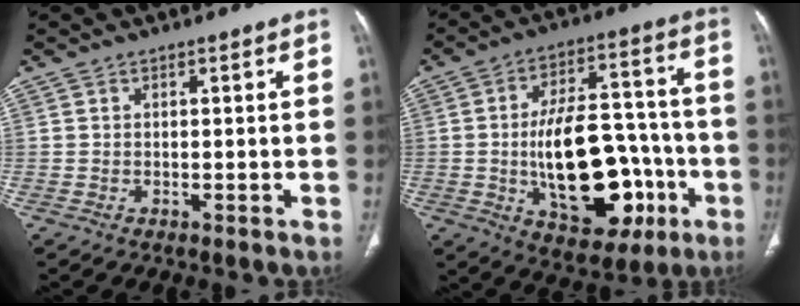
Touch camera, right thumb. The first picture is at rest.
{"total": 22.5, "force": [-5.4, 12.1, 18.2], "torque": [-0.255, 0.036, -0.066]}